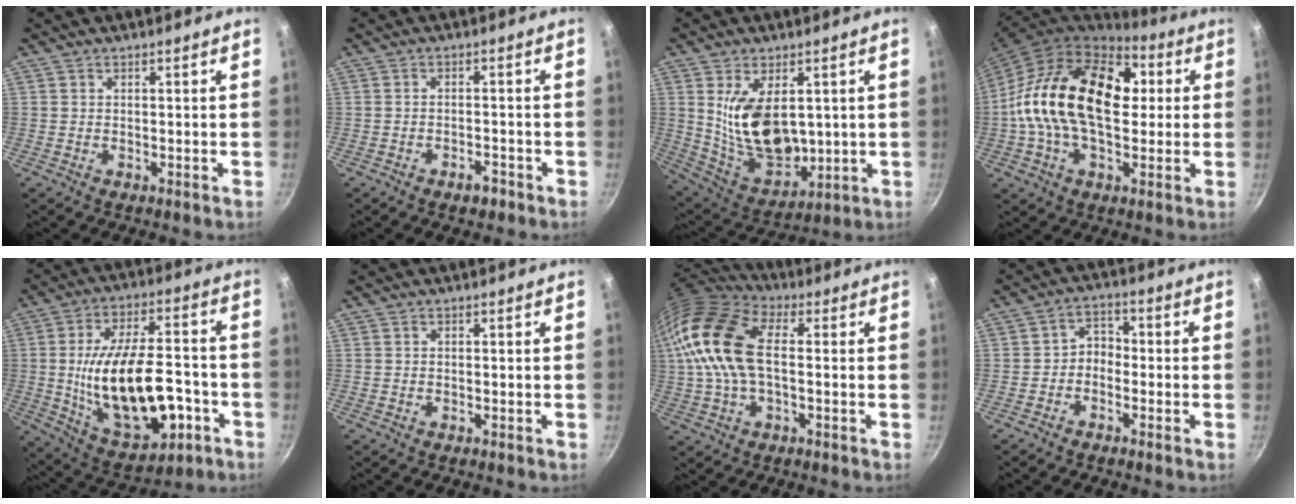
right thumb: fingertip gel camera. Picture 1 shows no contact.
{"total": 2.7, "force": [-1.9, 1.3, 1.5], "torque": [-0.018, 0.019, -0.024]}
{"total": 15.4, "force": [2.8, 9.3, 12.0], "torque": [-0.177, -0.041, 0.074]}
{"total": 24.7, "force": [2.5, 15.3, 19.3], "torque": [-0.312, 0.031, 0.022]}
{"total": 23.5, "force": [-5.0, 12.0, 19.6], "torque": [-0.314, 0.030, -0.056]}
{"total": 0.0}
{"total": 18.8, "force": [1.7, 10.9, 15.2], "torque": [-0.310, 0.024, 0.017]}
{"total": 3.8, "force": [-1.4, 2.9, 2.0], "torque": [-0.013, 0.027, -0.034]}